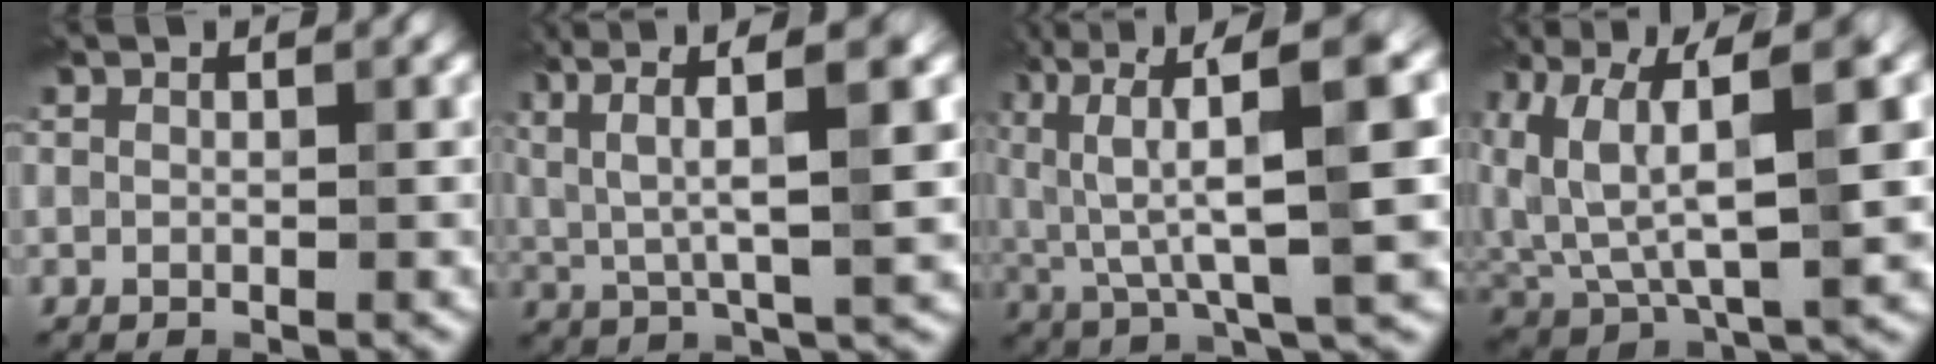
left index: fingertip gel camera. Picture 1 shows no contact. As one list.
[{"total": 8.6, "force": [2.7, 2.0, 7.9], "torque": [-0.139, 0.014, 0.050]}, {"total": 11.6, "force": [3.7, 2.4, 10.7], "torque": [-0.179, 0.026, 0.069]}, {"total": 10.9, "force": [3.0, 4.3, 9.5], "torque": [-0.185, 0.000, 0.059]}]